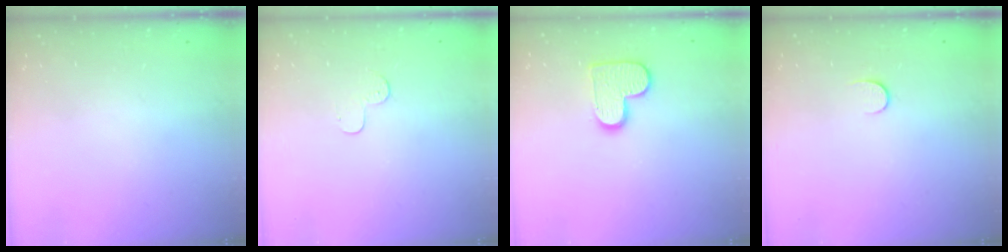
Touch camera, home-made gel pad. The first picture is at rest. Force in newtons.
{"total": 3.9, "press": 3.9, "slide": 0.4}
{"total": 11.4, "press": 11.3, "slide": 0.6}
{"total": 4.4, "press": 4.3, "slide": 0.7}